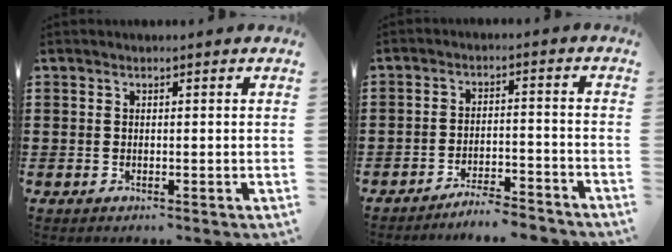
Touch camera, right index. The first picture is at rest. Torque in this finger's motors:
{"motor_torque": [0.61, 0.93, 0.17, 0.01]}